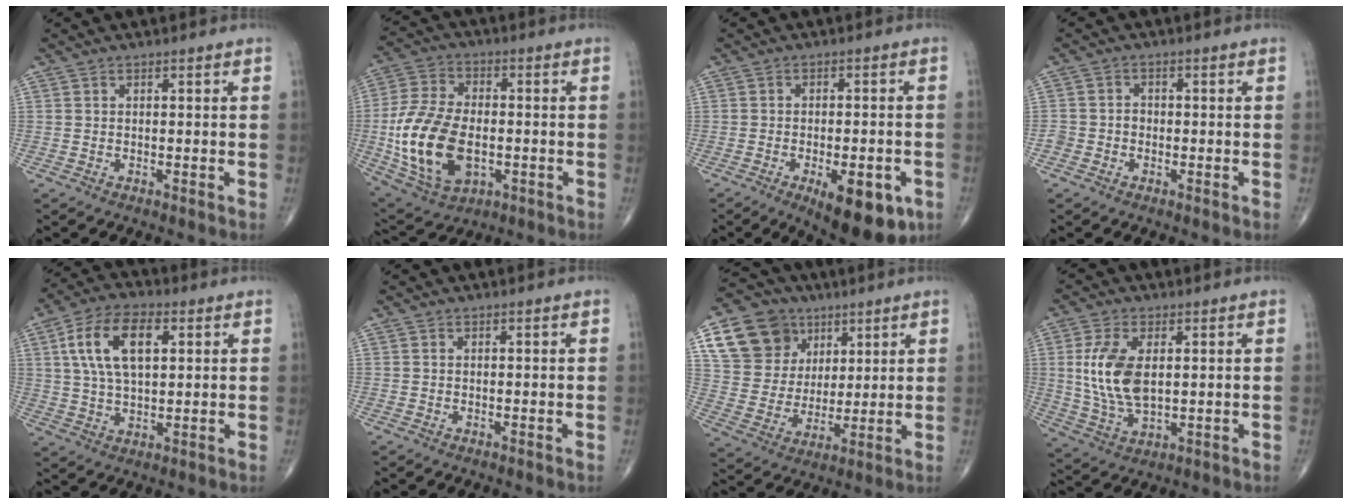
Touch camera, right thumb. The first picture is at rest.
{"total": 18.7, "force": [-3.0, 11.2, 14.7], "torque": [-0.289, 0.001, -0.044]}
{"total": 12.7, "force": [-5.6, 5.2, 10.2], "torque": [-0.123, 0.003, -0.069]}
{"total": 2.7, "force": [-1.1, 2.4, 0.6], "torque": [0.001, 0.016, -0.025]}
{"total": 12.9, "force": [3.6, 6.7, 10.4], "torque": [-0.189, 0.007, 0.066]}
{"total": 0.0}
{"total": 16.3, "force": [7.7, 13.0, 6.3], "torque": [-0.083, -0.012, 0.145]}
{"total": 11.3, "force": [1.7, 6.0, 9.5], "torque": [-0.197, -0.012, 0.040]}